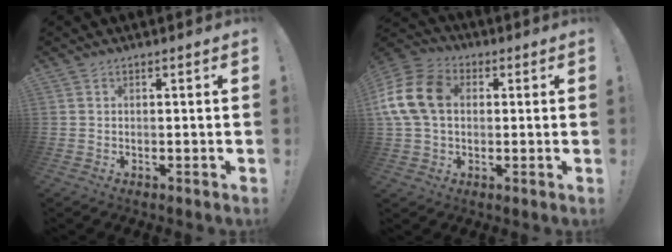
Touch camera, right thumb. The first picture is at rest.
{"total": 15.9, "force": [2.3, 11.7, 10.6], "torque": [-0.202, 0.012, 0.045]}